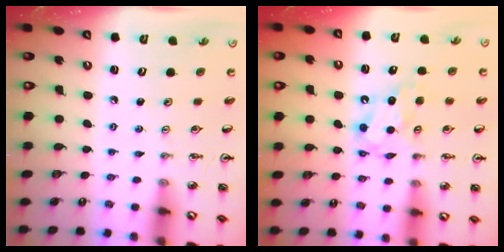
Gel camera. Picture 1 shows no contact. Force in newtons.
{"total": 6.5, "press": 6.5, "slide": 0.2}